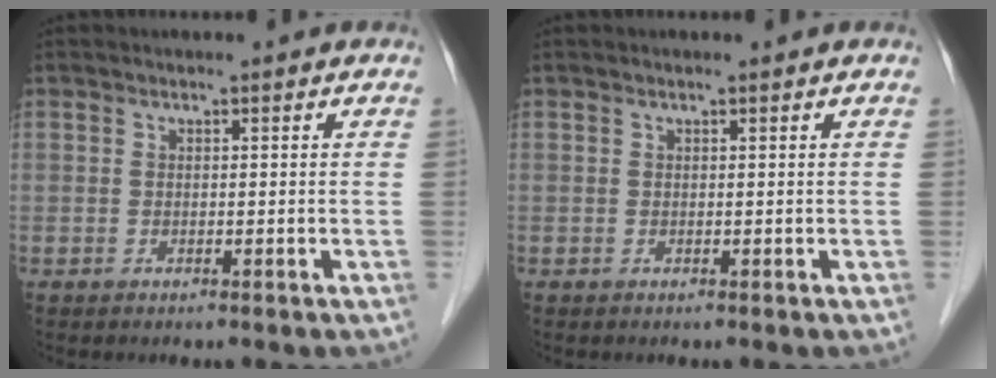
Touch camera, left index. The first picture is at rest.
{"total": 0.0}